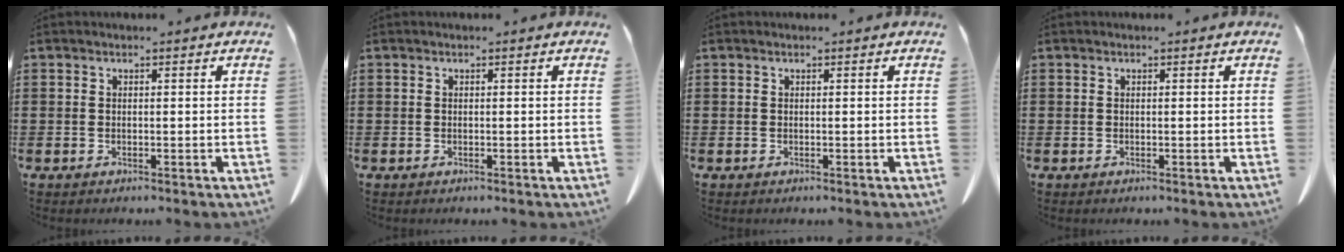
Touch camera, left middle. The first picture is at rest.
{"total": 0.0}
{"total": 0.0}
{"total": 0.0}